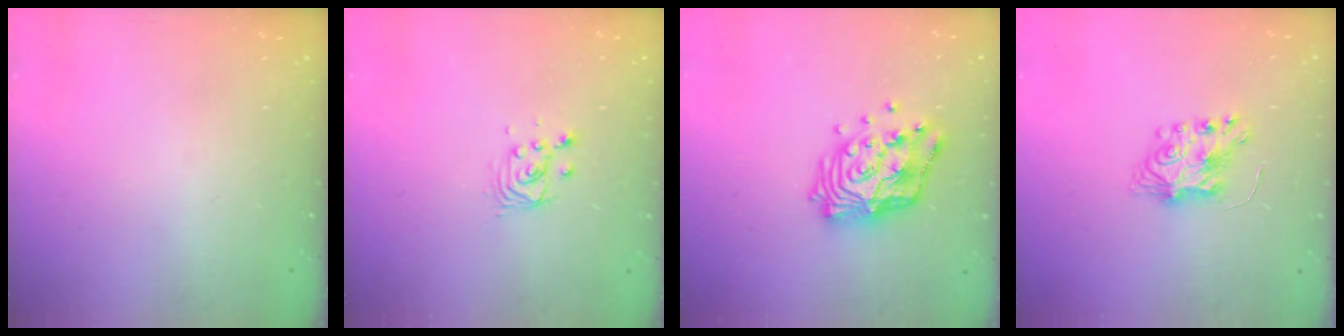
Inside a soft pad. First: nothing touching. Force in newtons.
{"total": 3.1, "press": 3.1, "slide": 0.2}
{"total": 15.7, "press": 15.7, "slide": 1.4}
{"total": 6.9, "press": 6.9, "slide": 0.4}